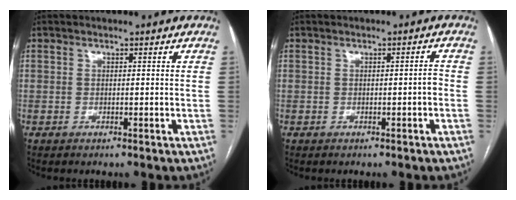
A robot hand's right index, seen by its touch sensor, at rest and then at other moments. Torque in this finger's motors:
{"motor_torque": [0.20, -0.07, 0.02, 0.02]}